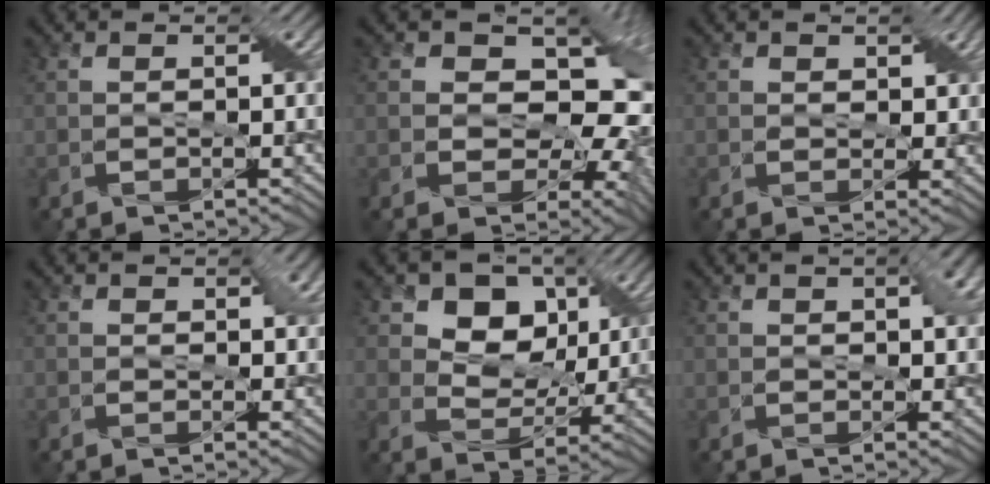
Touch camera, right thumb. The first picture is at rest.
{"total": 14.1, "force": [1.1, 9.9, 10.0], "torque": [-0.148, 0.000, 0.011]}
{"total": 2.3, "force": [1.1, 1.9, 0.9], "torque": [-0.016, 0.005, 0.006]}
{"total": 2.9, "force": [0.9, 2.2, 1.7], "torque": [-0.013, 0.008, 0.004]}
{"total": 8.6, "force": [3.8, 6.2, 4.5], "torque": [-0.098, 0.002, 0.061]}
{"total": 3.2, "force": [1.2, 1.7, 2.4], "torque": [-0.036, 0.003, 0.017]}